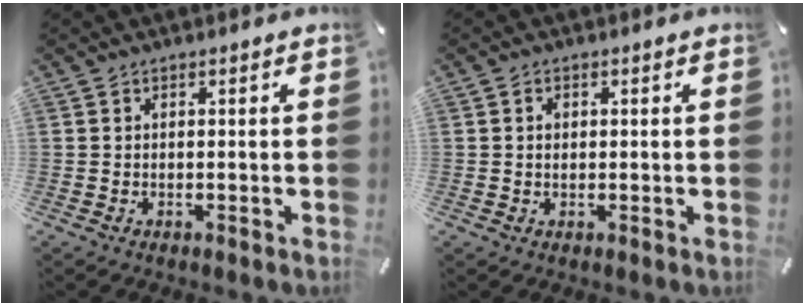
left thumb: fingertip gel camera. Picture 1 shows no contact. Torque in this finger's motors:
{"motor_torque": [-0.09, -0.47, 0.04, 0.07, -0.03]}